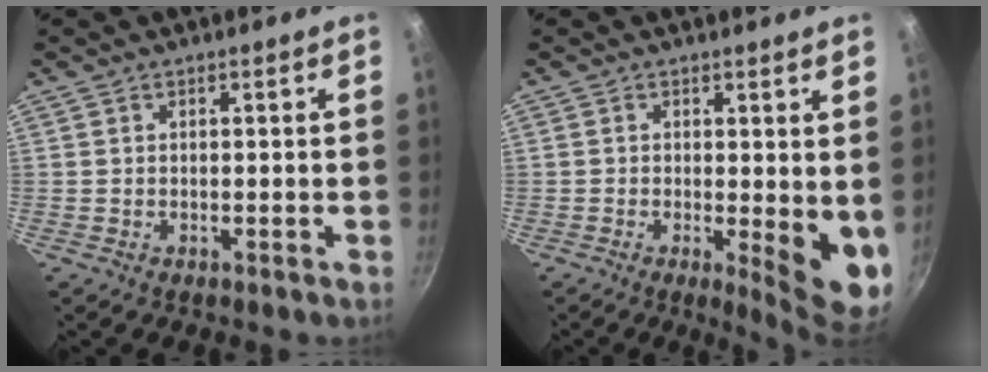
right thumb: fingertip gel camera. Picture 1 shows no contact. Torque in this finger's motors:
{"motor_torque": [1.32, 3.19, 0.64, 0.15, 0.30]}